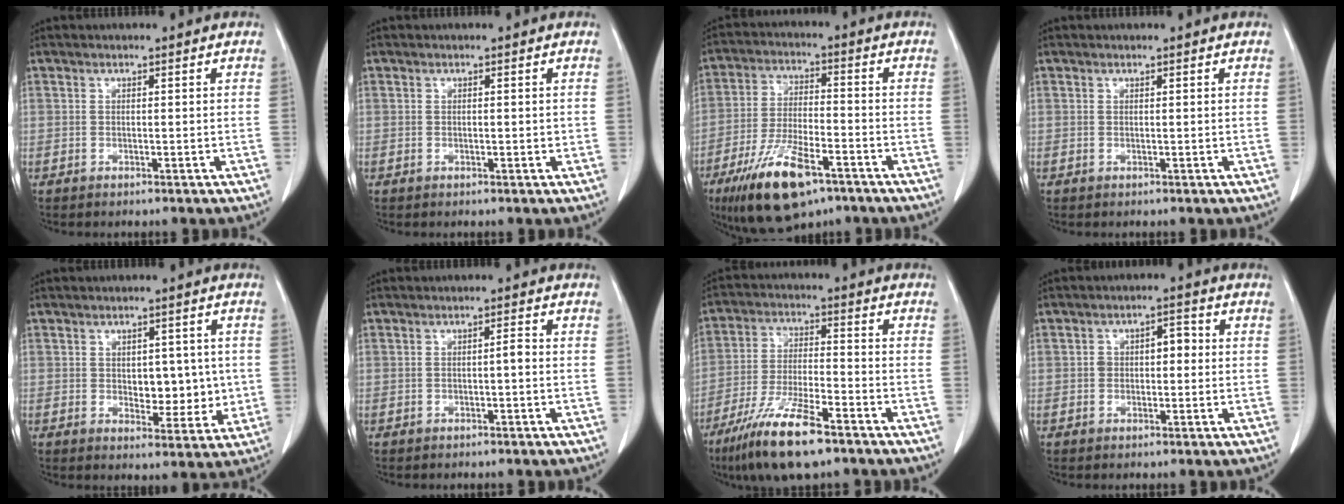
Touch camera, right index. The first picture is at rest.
{"total": 0.7, "force": [0.0, 0.2, 0.7], "torque": [-0.011, -0.001, 0.001]}
{"total": 13.7, "force": [-8.2, 4.2, 10.2], "torque": [-0.198, -0.017, -0.137]}
{"total": 0.0}
{"total": 6.4, "force": [0.2, 3.8, 5.2], "torque": [-0.057, 0.002, 0.012]}
{"total": 1.3, "force": [-0.3, 0.1, 1.2], "torque": [-0.018, 0.003, -0.006]}
{"total": 12.7, "force": [-8.6, 2.2, 9.1], "torque": [-0.179, -0.025, -0.155]}
{"total": 3.8, "force": [0.2, 2.2, 3.1], "torque": [-0.046, 0.024, 0.004]}